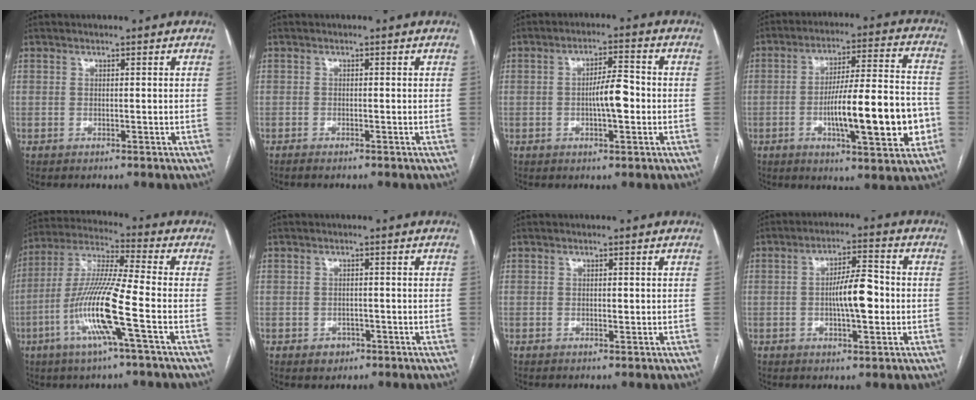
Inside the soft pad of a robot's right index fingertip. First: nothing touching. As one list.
[{"total": 1.1, "force": [-0.9, 0.1, 0.6], "torque": [-0.012, -0.002, -0.014]}, {"total": 5.6, "force": [-0.8, 1.3, 5.3], "torque": [-0.093, 0.009, -0.013]}, {"total": 17.3, "force": [-4.1, 2.8, 16.6], "torque": [-0.255, 0.010, -0.058]}, {"total": 13.8, "force": [-4.6, -0.4, 13.0], "torque": [-0.268, -0.007, -0.096]}, {"total": 2.4, "force": [-1.2, 1.9, 0.7], "torque": [-0.007, 0.005, -0.012]}, {"total": 0.7, "force": [-0.1, 0.3, 0.6], "torque": [-0.010, 0.000, -0.001]}, {"total": 7.5, "force": [-0.7, 2.0, 7.2], "torque": [-0.125, 0.012, -0.013]}]